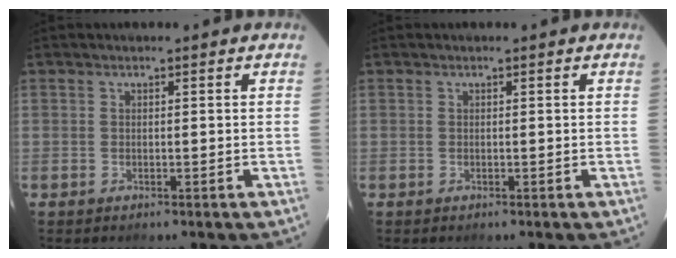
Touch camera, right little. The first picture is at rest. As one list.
[{"total": 0.0}]